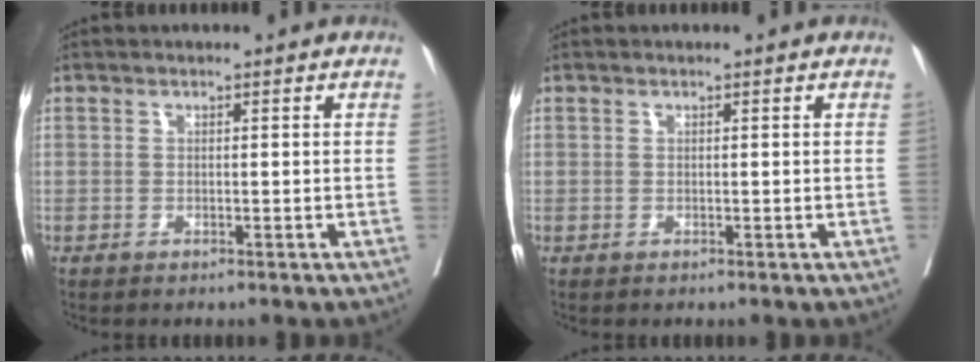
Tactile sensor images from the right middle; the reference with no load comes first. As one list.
[{"total": 0.0}]